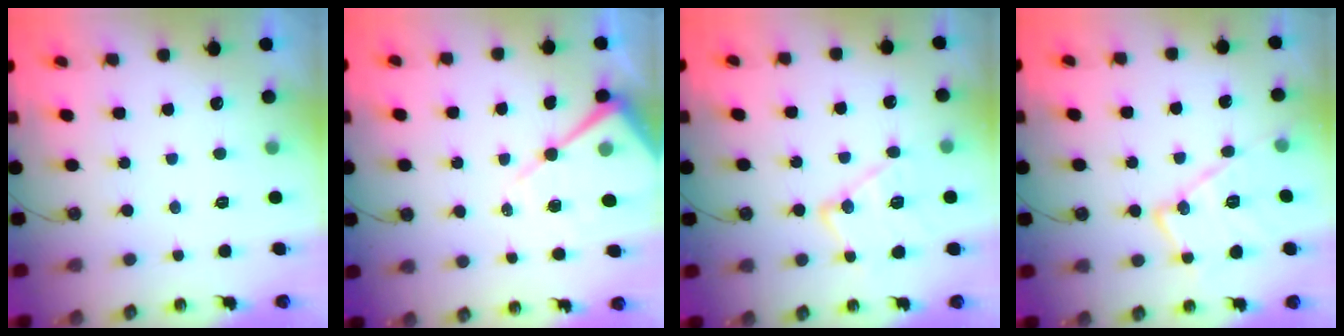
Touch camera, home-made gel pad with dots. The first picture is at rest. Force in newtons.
{"total": 13.0, "press": 13.0, "slide": 1.1}
{"total": 14.5, "press": 14.5, "slide": 0.7}
{"total": 15.3, "press": 15.3, "slide": 0.6}